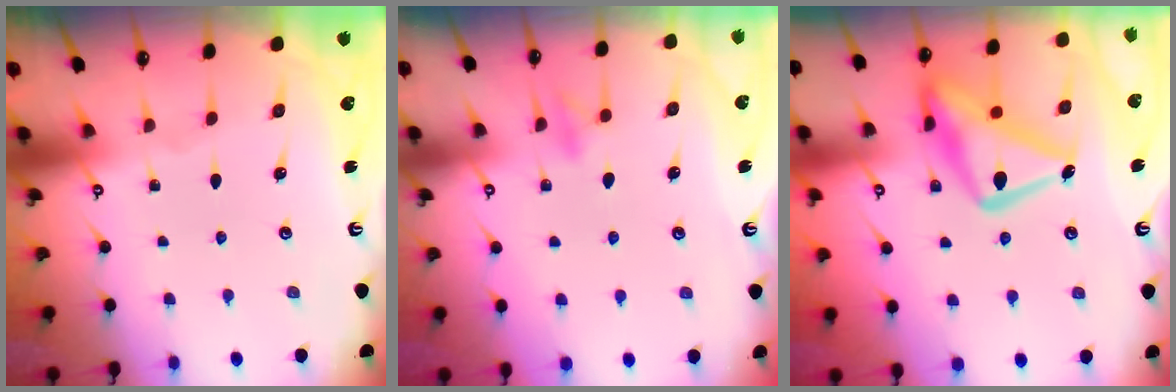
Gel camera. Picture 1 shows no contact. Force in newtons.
{"total": 7.9, "press": 7.8, "slide": 0.8}
{"total": 18.7, "press": 18.6, "slide": 1.6}